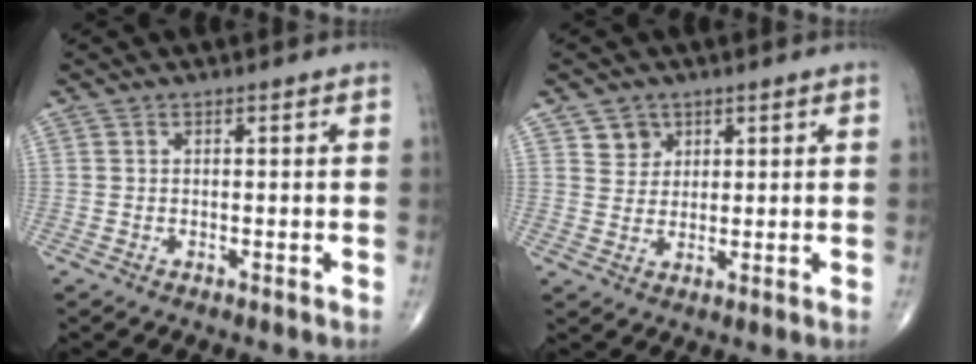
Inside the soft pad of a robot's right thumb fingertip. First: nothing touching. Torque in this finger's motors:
{"motor_torque": [-0.34, 0.54, 0.19, 0.12, -0.03]}